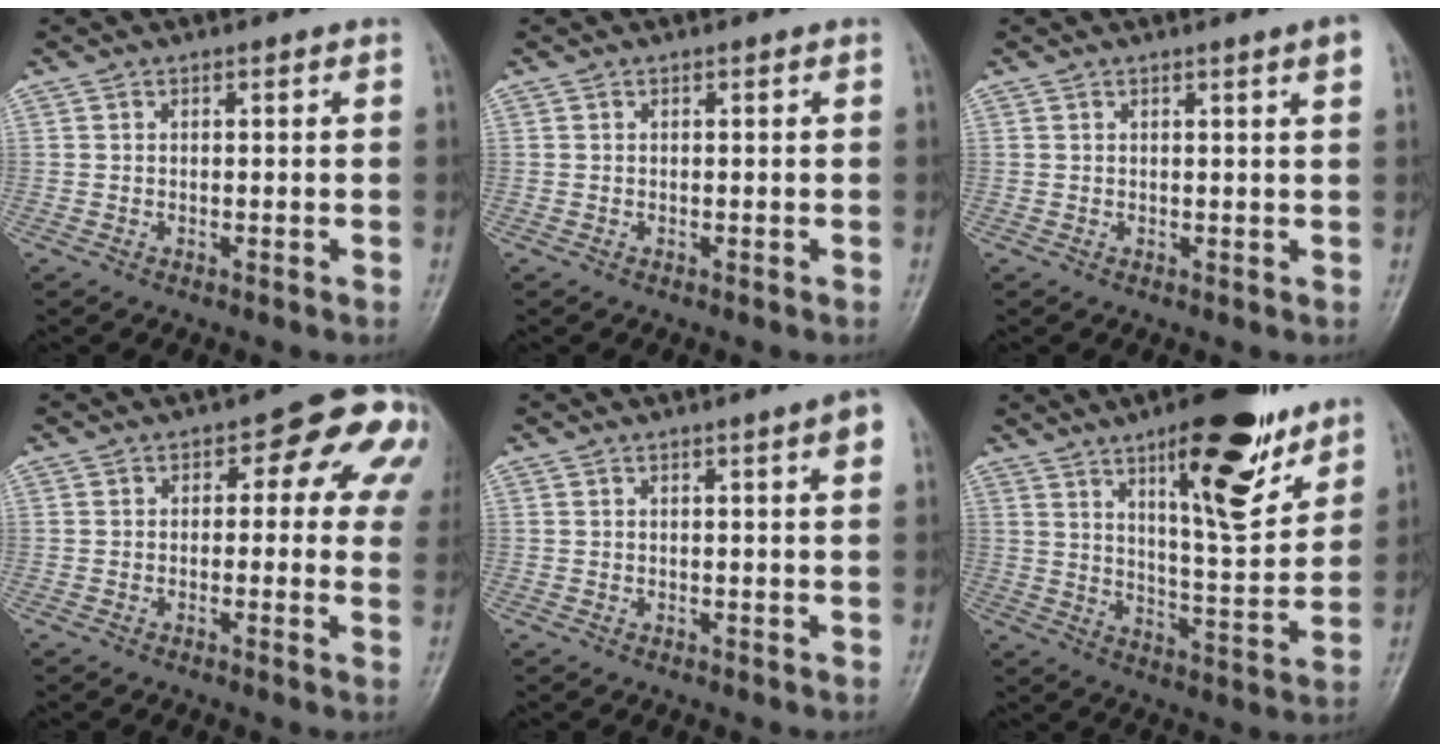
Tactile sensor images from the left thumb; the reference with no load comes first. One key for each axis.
{"total": 0.0}
{"total": 2.3, "fx": 1.2, "fy": -0.4, "fz": 2.0, "tx": -0.026, "ty": -0.005, "tz": 0.017}
{"total": 11.2, "fx": 3.0, "fy": 6.0, "fz": 8.9, "tx": -0.045, "ty": 0.012, "tz": 0.022}
{"total": 2.9, "fx": 1.2, "fy": 0.0, "fz": 2.7, "tx": -0.031, "ty": -0.001, "tz": 0.016}
{"total": 17.4, "fx": 10.6, "fy": 4.9, "fz": 12.9, "tx": -0.157, "ty": -0.064, "tz": 0.169}